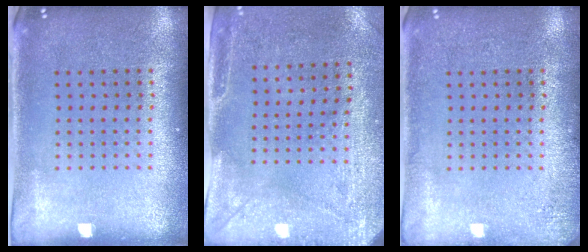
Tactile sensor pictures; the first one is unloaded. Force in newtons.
{"total": 3.0, "press": 2.3, "slide": 1.8}
{"total": 1.4, "press": 1.4, "slide": 0.2}